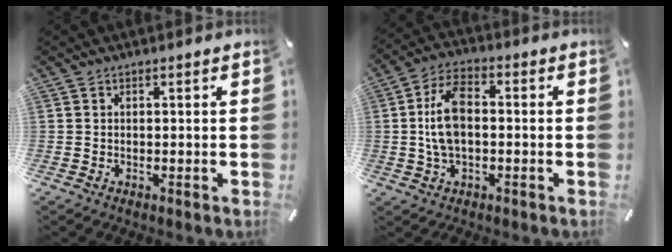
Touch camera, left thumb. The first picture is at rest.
{"total": 9.6, "force": [-0.3, 5.5, 7.9], "torque": [-0.161, 0.012, -0.006]}